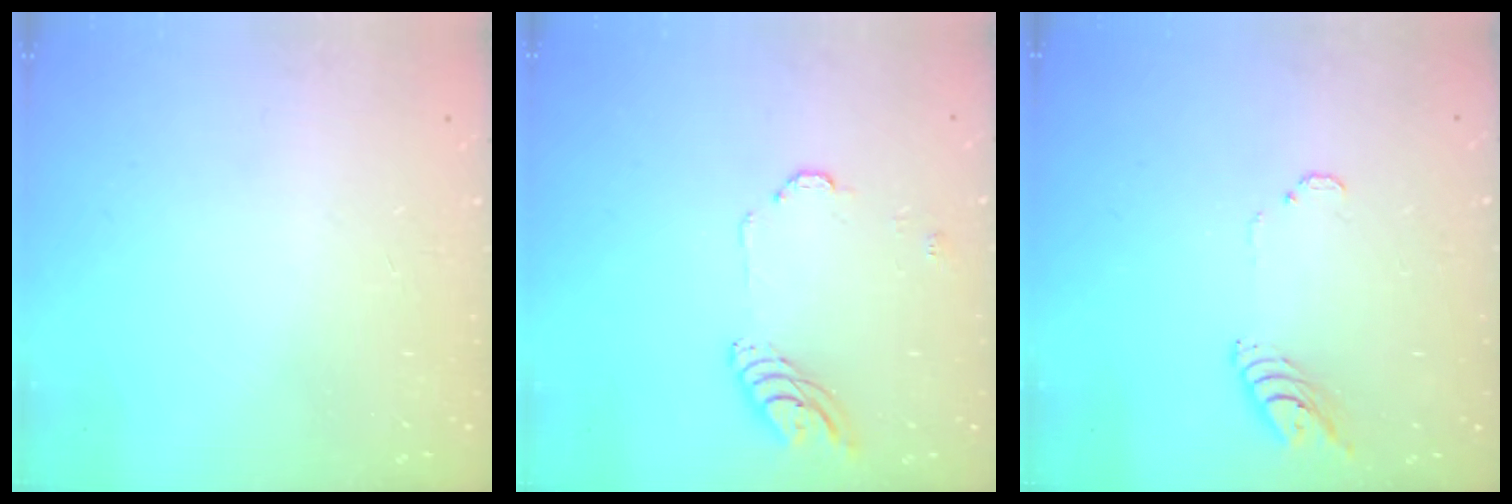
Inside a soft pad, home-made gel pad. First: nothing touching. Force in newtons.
{"total": 8.5, "press": 8.5, "slide": 0.8}
{"total": 6.9, "press": 6.8, "slide": 0.7}